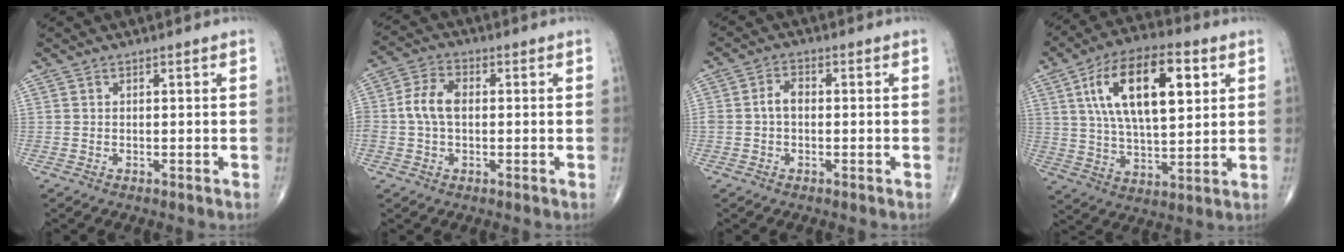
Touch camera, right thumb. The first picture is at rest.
{"total": 6.5, "force": [0.0, 4.2, 4.9], "torque": [-0.102, 0.018, -0.005]}
{"total": 3.2, "force": [-0.2, 2.1, 2.4], "torque": [-0.041, 0.012, -0.009]}
{"total": 19.3, "force": [6.2, 8.7, 16.1], "torque": [-0.260, -0.004, 0.104]}